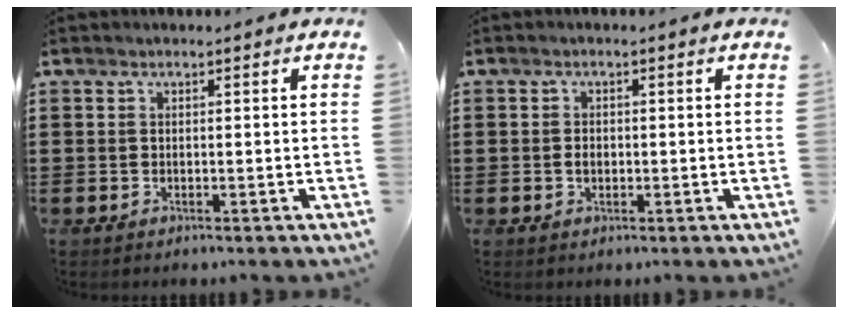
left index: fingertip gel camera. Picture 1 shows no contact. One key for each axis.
{"total": 1.5, "fx": -0.1, "fy": 0.9, "fz": 1.1, "tx": -0.025, "ty": 0.004, "tz": -0.003}